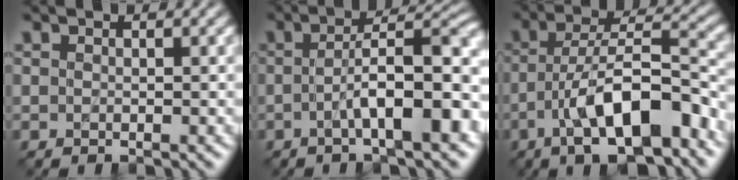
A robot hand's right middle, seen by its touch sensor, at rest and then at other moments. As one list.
[{"total": 9.0, "force": [-1.8, 2.2, 8.5], "torque": [-0.113, 0.016, -0.034]}, {"total": 10.5, "force": [-4.8, 3.6, 8.6], "torque": [-0.135, 0.015, -0.080]}]